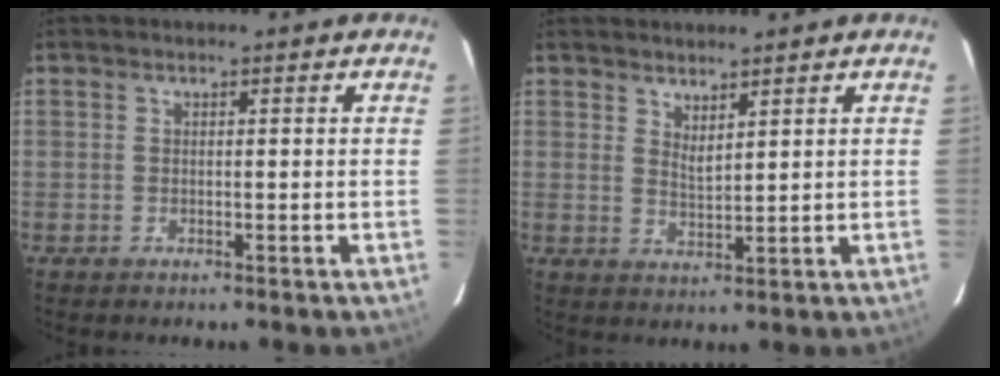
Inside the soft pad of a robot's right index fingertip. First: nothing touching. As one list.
[{"total": 2.9, "force": [2.5, 0.6, 1.5], "torque": [-0.024, -0.004, 0.042]}]